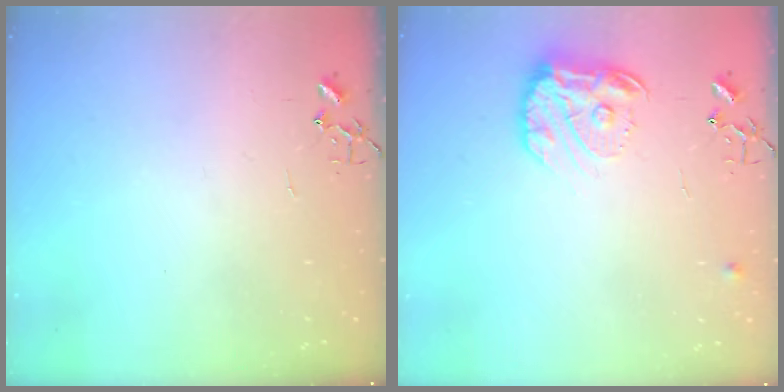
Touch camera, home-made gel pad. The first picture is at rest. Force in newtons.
{"total": 14.5, "press": 14.4, "slide": 0.8}